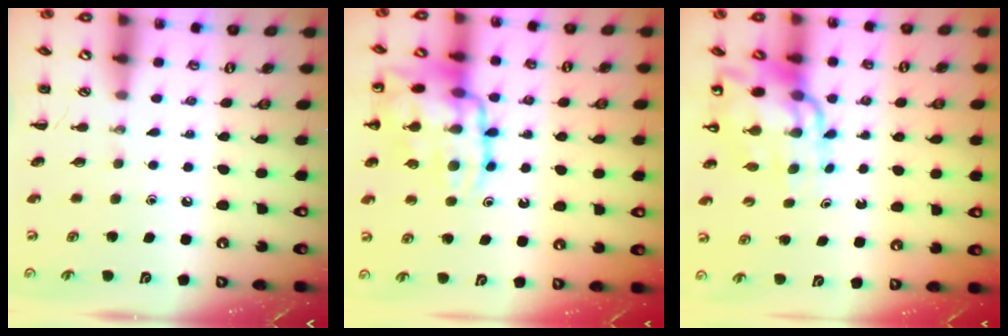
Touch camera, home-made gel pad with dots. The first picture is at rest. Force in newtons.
{"total": 20.0, "press": 19.8, "slide": 2.3}
{"total": 14.0, "press": 13.4, "slide": 4.1}